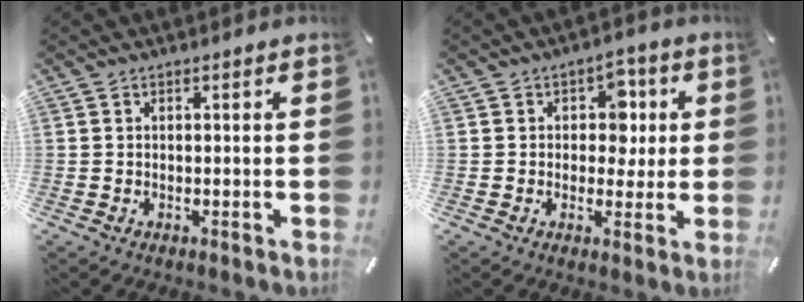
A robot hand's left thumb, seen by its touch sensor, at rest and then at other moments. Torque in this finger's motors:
{"motor_torque": [0.63, 0.60, 0.35, -0.08, 0.00]}